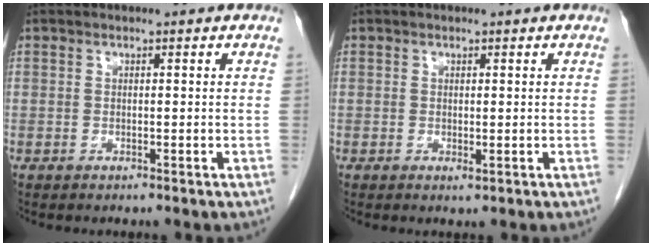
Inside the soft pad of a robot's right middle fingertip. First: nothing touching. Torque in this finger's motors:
{"motor_torque": [0.04, -0.05, -0.17, -0.02]}